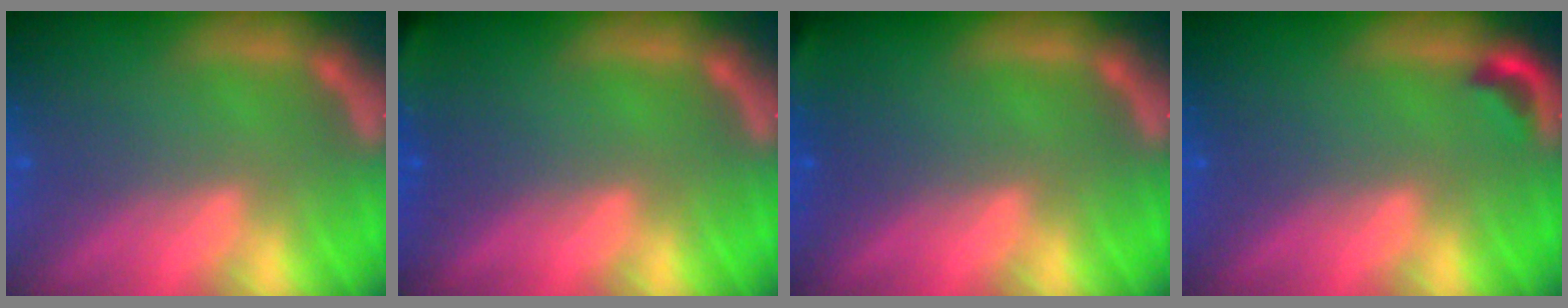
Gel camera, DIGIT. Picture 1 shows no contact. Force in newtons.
{"total": 2.9}
{"total": 1.9}
{"total": 1.4}